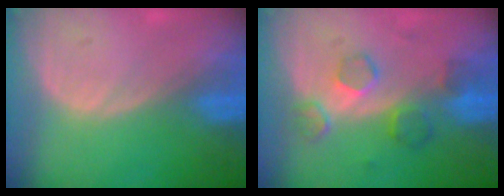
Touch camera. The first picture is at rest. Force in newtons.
{"total": 5.2, "press": 4.9, "slide": 1.5}